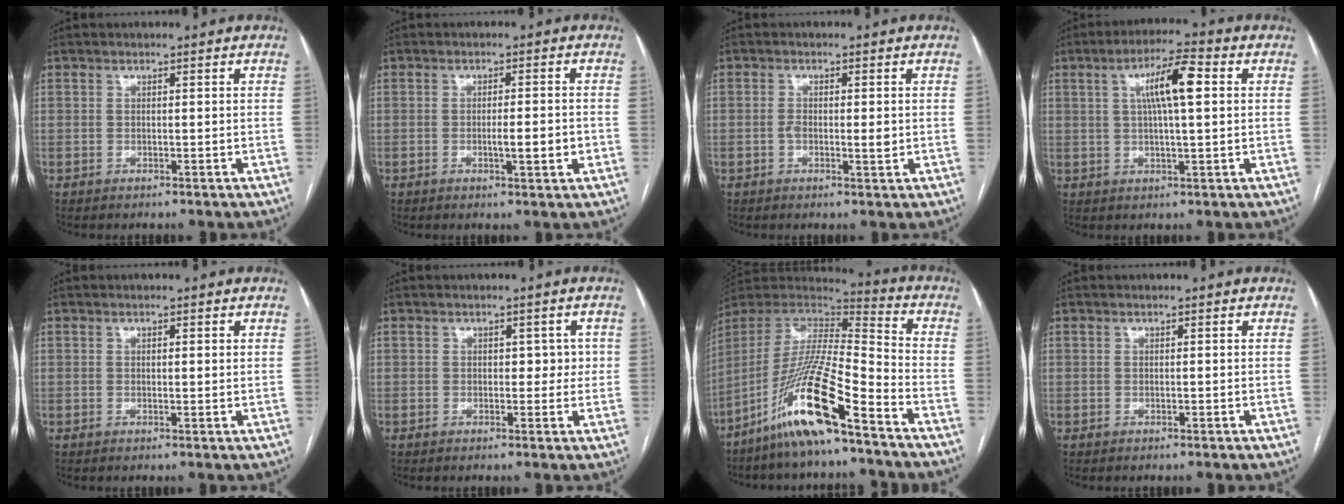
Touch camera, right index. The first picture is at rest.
{"total": 3.8, "force": [-0.9, 0.4, 3.7], "torque": [-0.059, -0.003, -0.012]}
{"total": 3.0, "force": [-0.3, 1.1, 2.8], "torque": [-0.047, 0.000, -0.004]}
{"total": 8.2, "force": [2.0, 1.0, 7.9], "torque": [-0.139, 0.016, 0.034]}
{"total": 1.3, "force": [0.5, 0.3, 1.1], "torque": [-0.017, -0.001, 0.006]}
{"total": 2.8, "force": [0.4, 1.9, 2.0], "torque": [-0.015, 0.010, 0.005]}
{"total": 17.6, "force": [-11.1, 1.0, 13.6], "torque": [-0.295, -0.026, -0.212]}
{"total": 0.0}